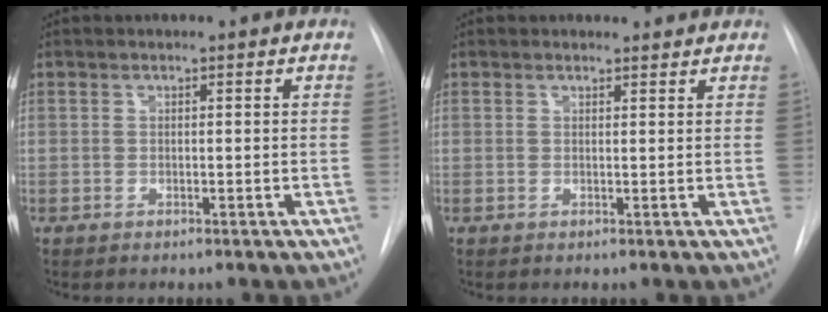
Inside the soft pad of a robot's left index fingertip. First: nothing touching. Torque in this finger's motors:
{"motor_torque": [0.65, -0.65, -0.05, 0.00]}